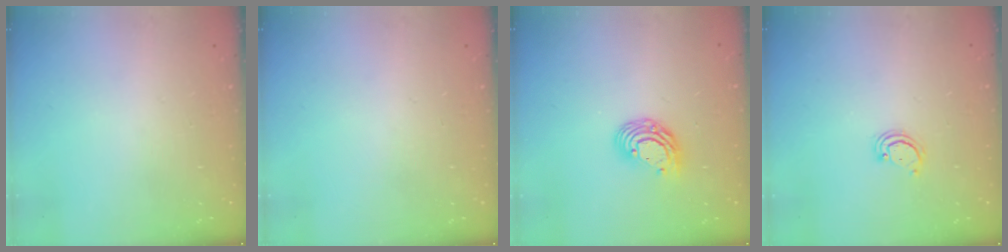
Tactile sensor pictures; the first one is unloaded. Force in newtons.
{"total": 0.0}
{"total": 9.8, "press": 9.7, "slide": 1.7}
{"total": 2.6, "press": 2.6, "slide": 0.3}